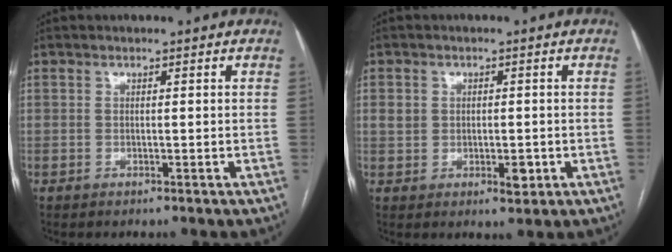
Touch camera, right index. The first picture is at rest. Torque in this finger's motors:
{"motor_torque": [0.01, -0.04, 0.02, 0.04]}